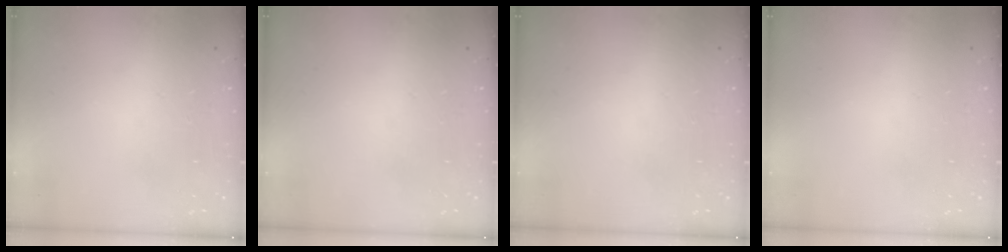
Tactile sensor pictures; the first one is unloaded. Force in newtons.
{"total": 0.0}
{"total": 0.0}
{"total": 0.0}